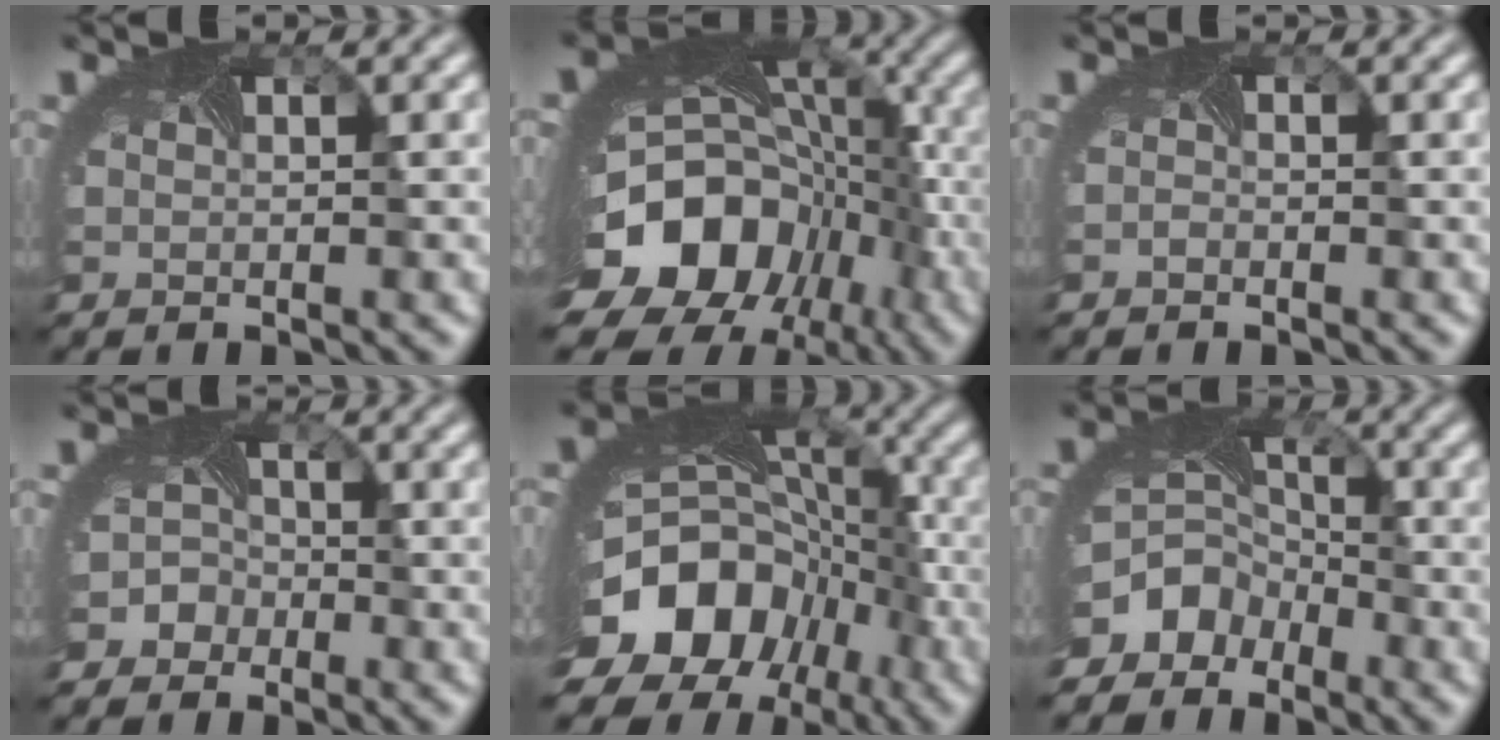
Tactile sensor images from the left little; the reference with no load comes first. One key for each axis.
{"total": 18.1, "fx": -7.4, "fy": 13.3, "fz": 9.8, "tx": -0.202, "ty": -0.021, "tz": -0.105}
{"total": 0.5, "fx": -0.5, "fy": -0.1, "fz": -0.1, "tx": -0.004, "ty": -0.003, "tz": -0.009}
{"total": 3.8, "fx": -2.3, "fy": 3.0, "fz": 0.2, "tx": 0.031, "ty": 0.004, "tz": -0.042}
{"total": 17.2, "fx": -8.0, "fy": 12.8, "fz": 8.2, "tx": -0.164, "ty": -0.033, "tz": -0.123}
{"total": 6.9, "fx": -4.3, "fy": 5.1, "fz": 1.9, "tx": -0.030, "ty": 0.001, "tz": -0.071}